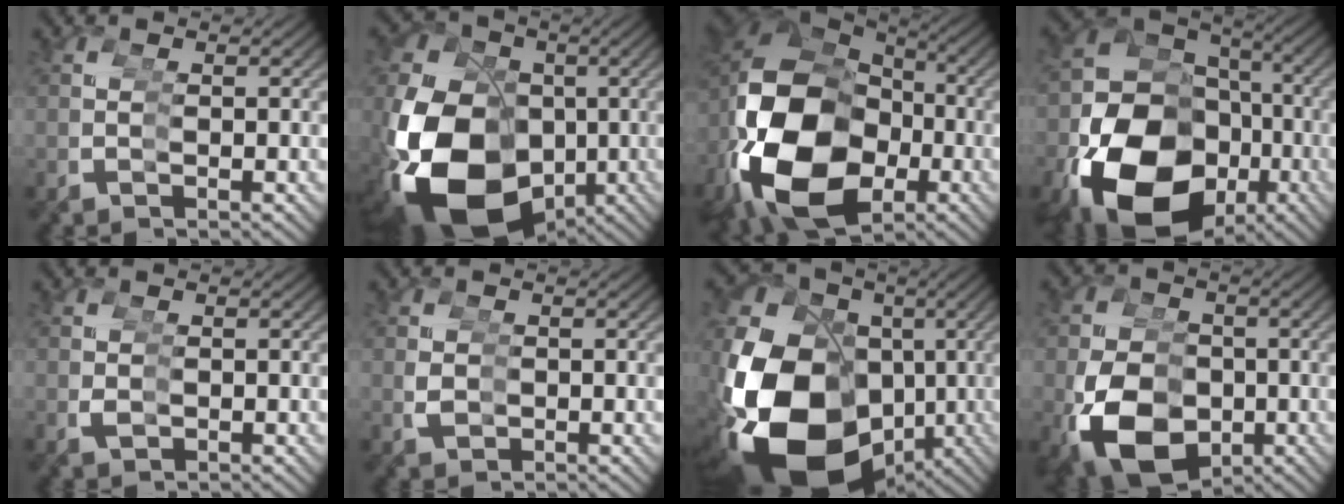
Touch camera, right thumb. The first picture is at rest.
{"total": 21.0, "force": [-4.0, 16.0, 13.0], "torque": [-0.254, -0.055, -0.041]}
{"total": 20.4, "force": [-3.0, 14.1, 14.5], "torque": [-0.307, -0.056, -0.012]}
{"total": 16.4, "force": [-4.6, 10.8, 11.3], "torque": [-0.222, -0.046, -0.044]}
{"total": 1.1, "force": [0.3, 1.0, 0.2], "torque": [-0.001, -0.001, 0.009]}
{"total": 1.8, "force": [0.7, 1.7, -0.2], "torque": [-0.003, -0.005, 0.018]}
{"total": 25.7, "force": [-4.6, 19.1, 16.5], "torque": [-0.311, -0.069, -0.046]}
{"total": 10.6, "force": [-2.5, 8.4, 6.1], "torque": [-0.121, -0.036, -0.021]}